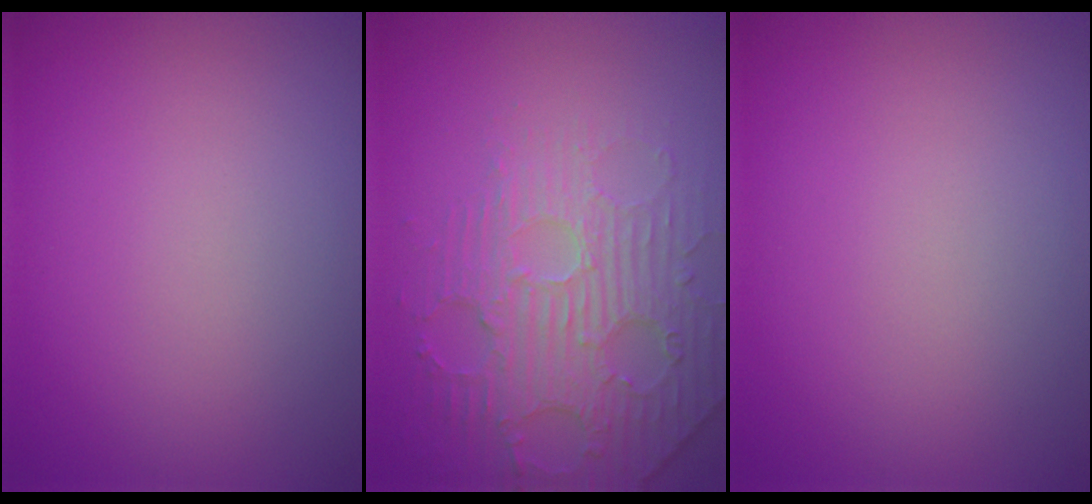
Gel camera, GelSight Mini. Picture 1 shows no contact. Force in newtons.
{"total": 4.8, "press": 4.0, "slide": 2.8}
{"total": 0.0}